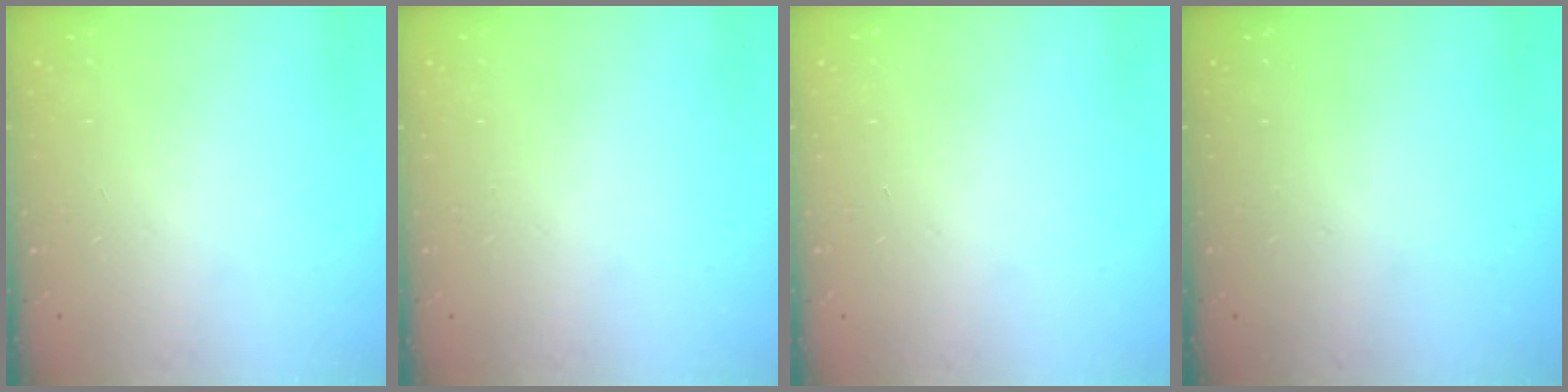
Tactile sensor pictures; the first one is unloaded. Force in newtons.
{"total": 0.0}
{"total": 0.0}
{"total": 0.0}